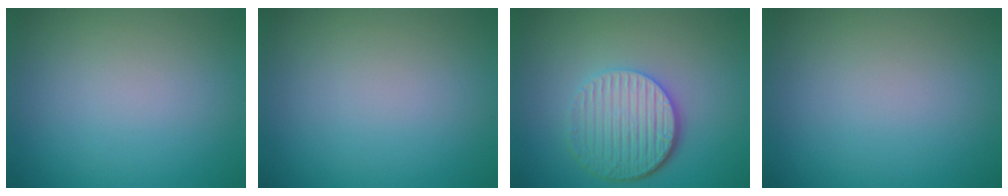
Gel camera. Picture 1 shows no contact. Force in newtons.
{"total": 0.0}
{"total": 5.2, "press": 4.0, "slide": 3.2}
{"total": 0.0}